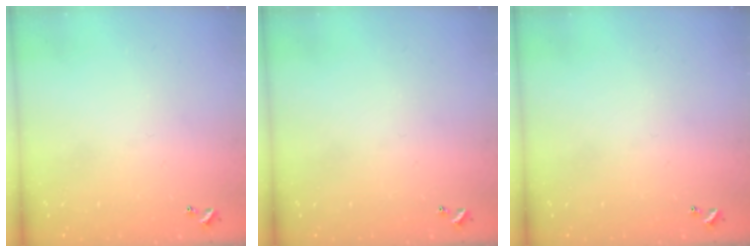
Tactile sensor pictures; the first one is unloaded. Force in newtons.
{"total": 0.0}
{"total": 0.0}